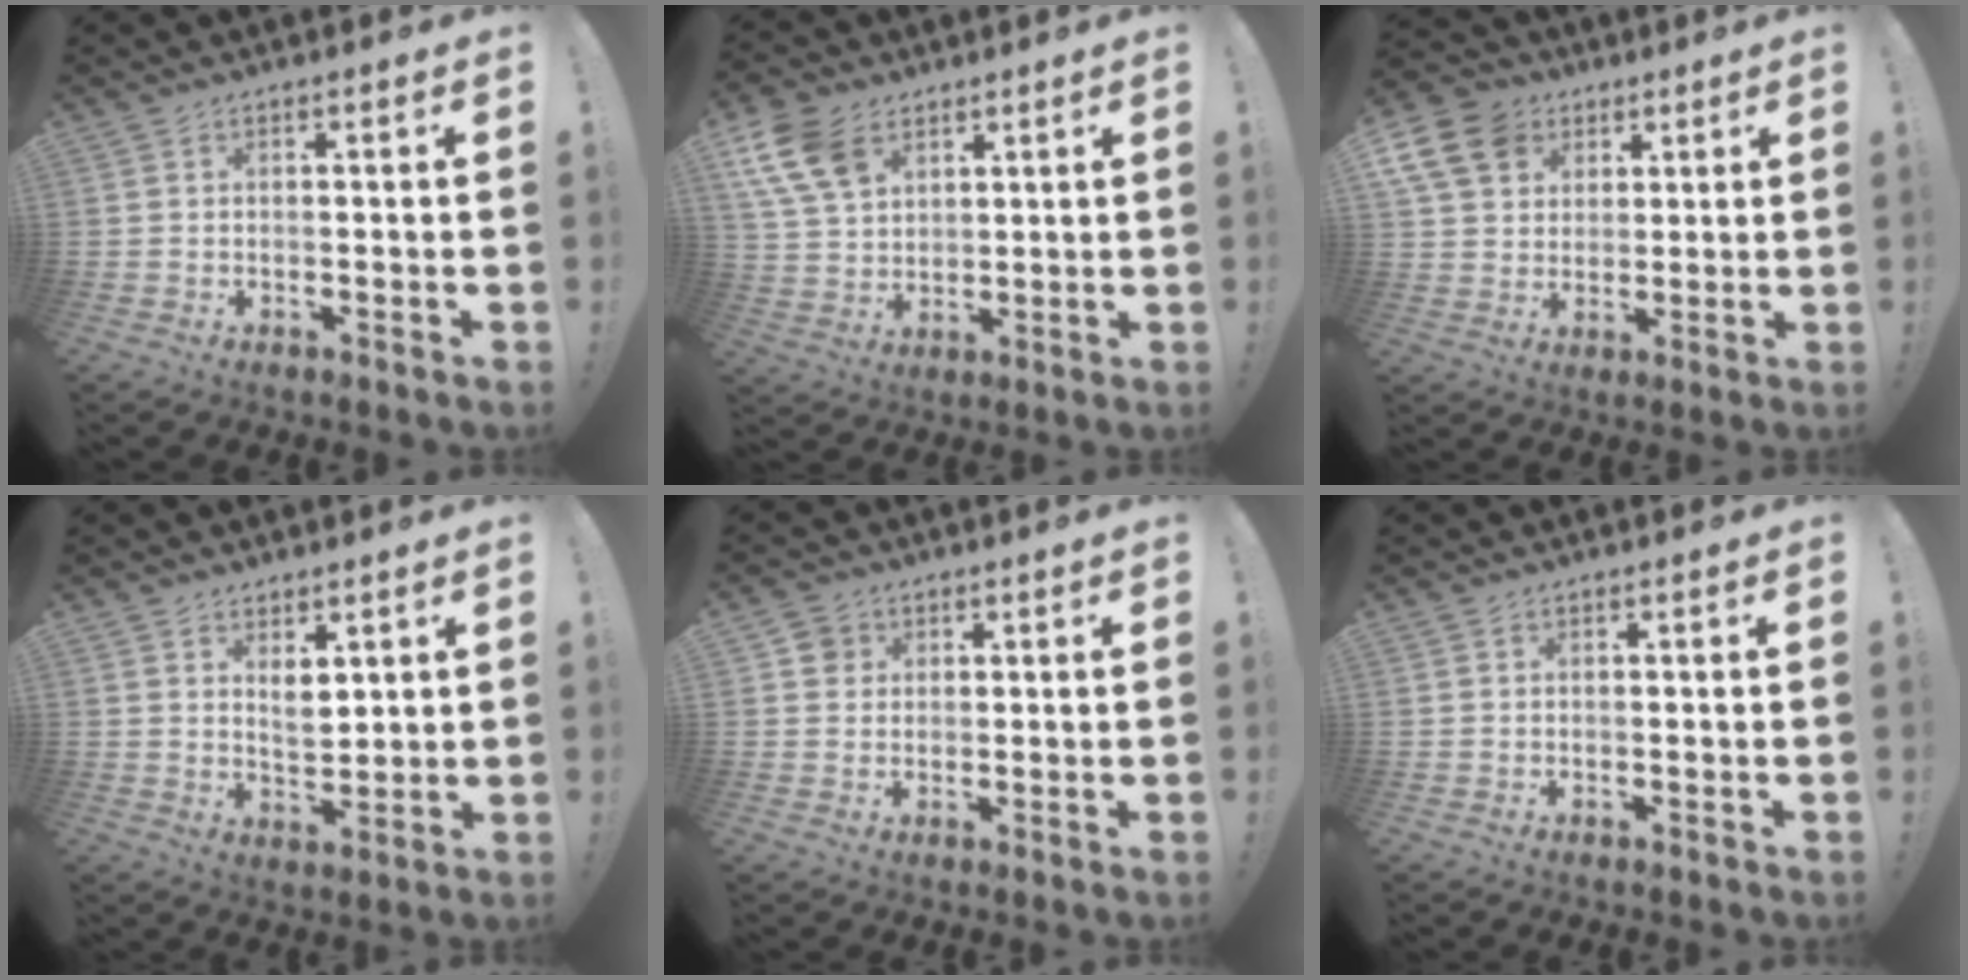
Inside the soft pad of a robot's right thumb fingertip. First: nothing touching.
{"total": 13.0, "force": [6.8, 8.7, 6.9], "torque": [-0.139, -0.024, 0.136]}
{"total": 13.5, "force": [5.6, 10.8, 6.0], "torque": [-0.109, -0.030, 0.112]}
{"total": 5.1, "force": [3.3, 3.0, 2.5], "torque": [-0.037, -0.021, 0.058]}
{"total": 3.9, "force": [1.2, 3.6, 0.8], "torque": [-0.010, 0.006, 0.024]}
{"total": 0.0}